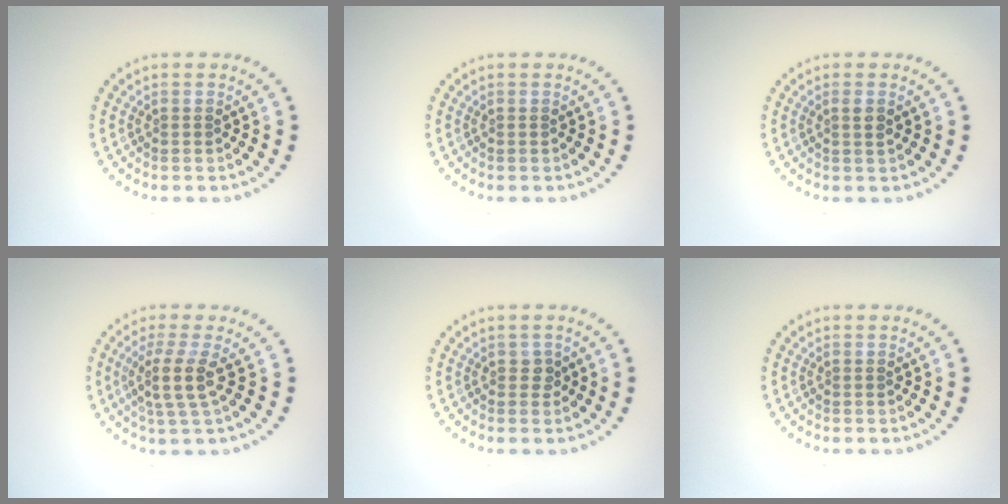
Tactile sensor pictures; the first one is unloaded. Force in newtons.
{"total": 0.0}
{"total": 1.0, "press": 0.8, "slide": 0.5}
{"total": 3.0, "press": 2.2, "slide": 2.0}
{"total": 0.8, "press": 0.8, "slide": 0.3}
{"total": 0.0}